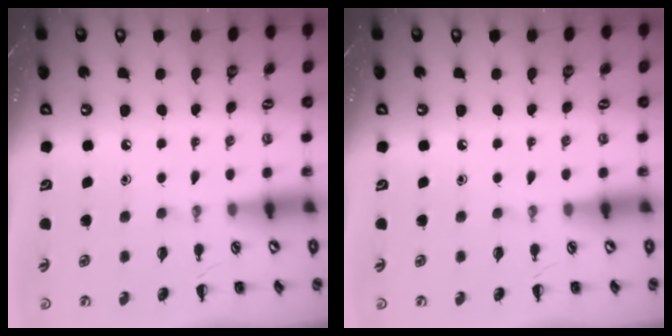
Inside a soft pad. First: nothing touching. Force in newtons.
{"total": 0.0}